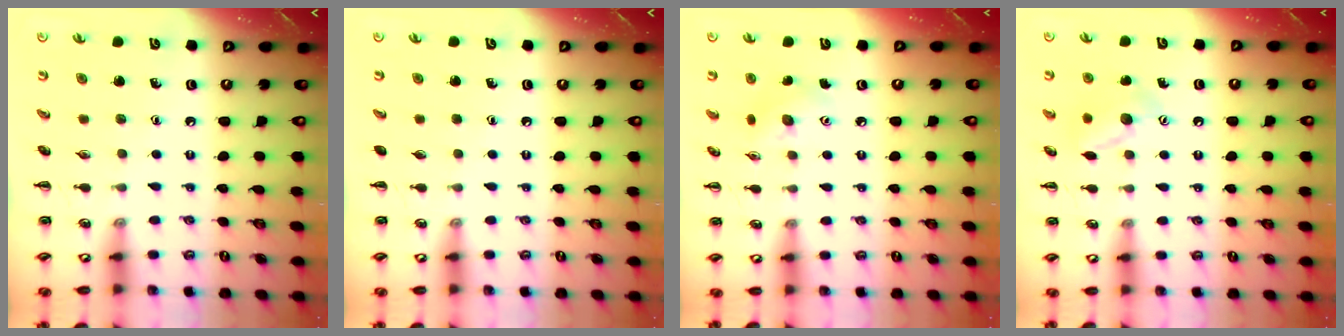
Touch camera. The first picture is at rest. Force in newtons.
{"total": 0.0}
{"total": 6.5, "press": 6.5, "slide": 0.7}
{"total": 10.7, "press": 10.6, "slide": 1.8}